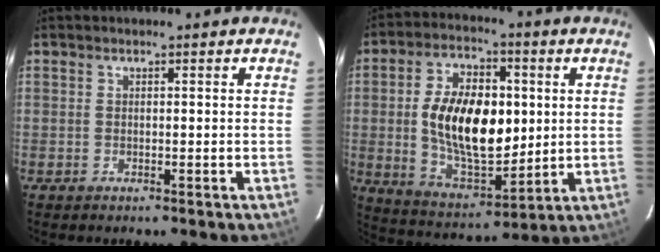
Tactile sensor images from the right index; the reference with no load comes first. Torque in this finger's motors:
{"motor_torque": [1.17, 0.54, 1.05, 0.21]}